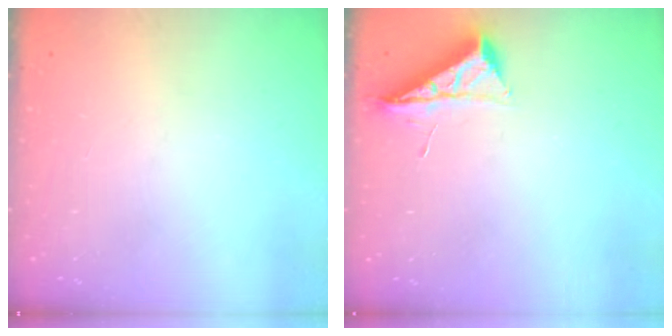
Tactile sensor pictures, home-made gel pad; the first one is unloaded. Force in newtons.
{"total": 6.8, "press": 6.7, "slide": 0.7}